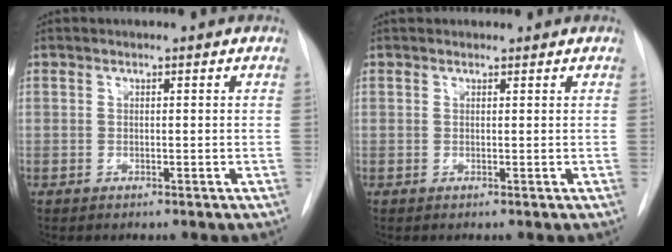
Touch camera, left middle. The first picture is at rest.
{"total": 2.0, "force": [1.8, 0.7, 0.3], "torque": [0.000, 0.025, 0.027]}